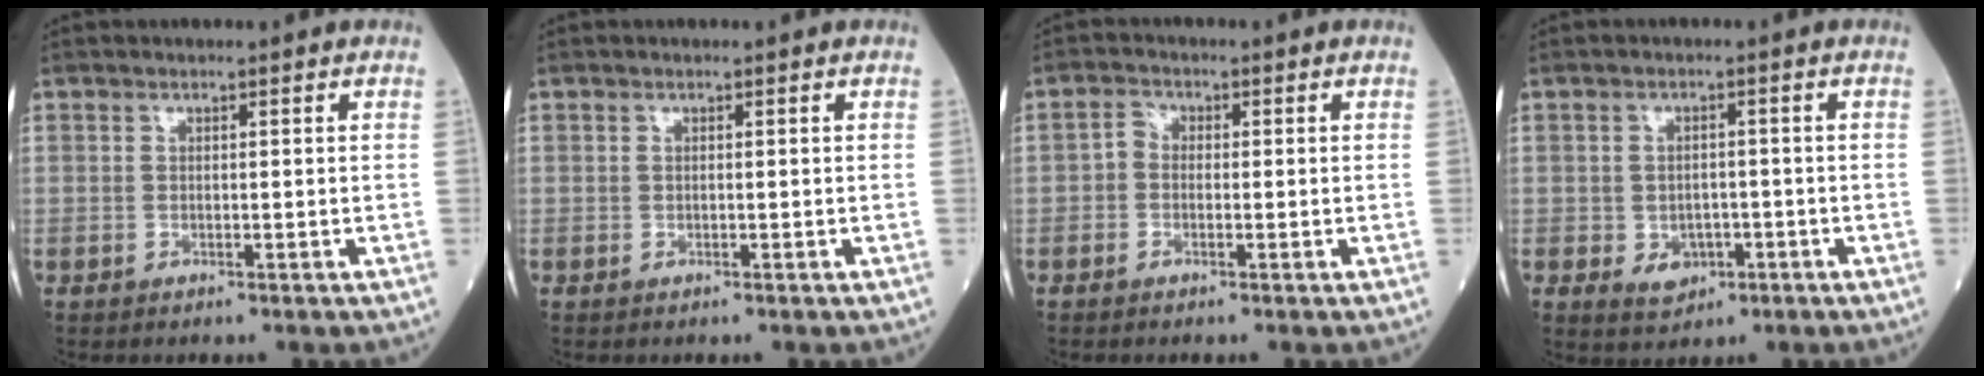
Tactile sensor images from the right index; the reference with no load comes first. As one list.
[{"total": 0.0}, {"total": 1.8, "force": [-0.4, 1.4, 1.0], "torque": [-0.016, 0.004, -0.013]}, {"total": 4.0, "force": [-1.4, 3.1, 2.2], "torque": [-0.028, 0.001, -0.011]}]